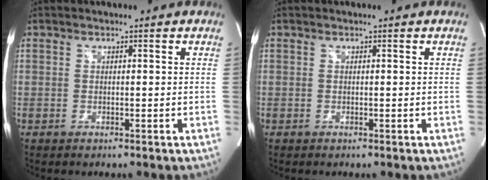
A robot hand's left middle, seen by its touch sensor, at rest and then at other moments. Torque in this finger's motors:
{"motor_torque": [0.00, 0.00, -0.03, 0.00]}